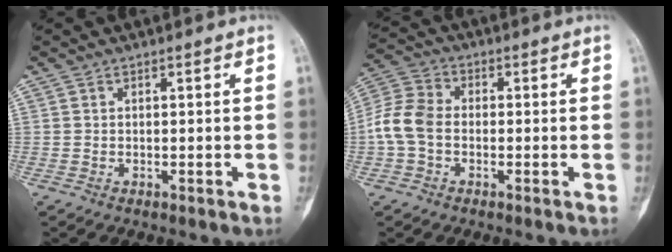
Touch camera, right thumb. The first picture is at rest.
{"total": 7.7, "force": [-1.3, 5.6, 5.2], "torque": [-0.109, 0.022, -0.037]}